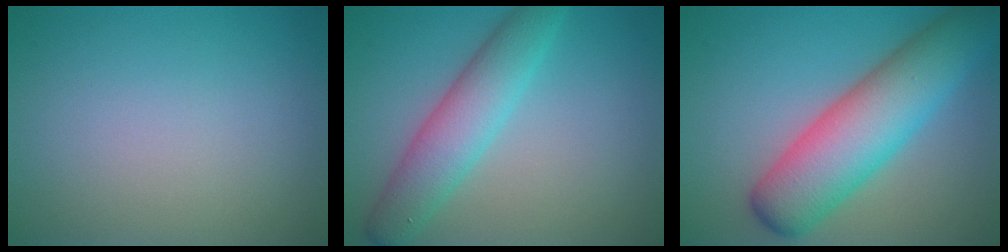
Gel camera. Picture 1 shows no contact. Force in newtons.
{"total": 5.1, "press": 5.1, "slide": 0.2}
{"total": 9.1, "press": 9.1, "slide": 0.2}